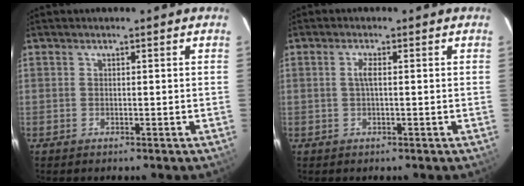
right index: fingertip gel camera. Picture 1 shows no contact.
{"total": 1.6, "force": [0.1, 0.1, 1.6], "torque": [-0.033, 0.002, -0.001]}